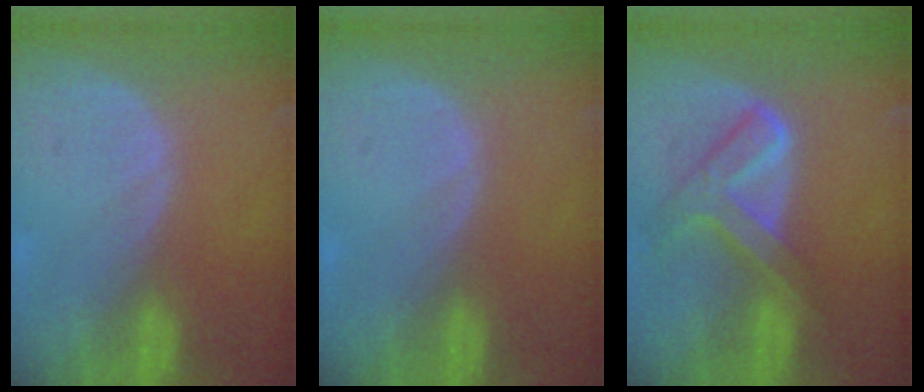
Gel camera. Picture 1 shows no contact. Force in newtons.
{"total": 0.7, "press": 0.0, "slide": 0.7}
{"total": 7.7, "press": 6.5, "slide": 4.2}